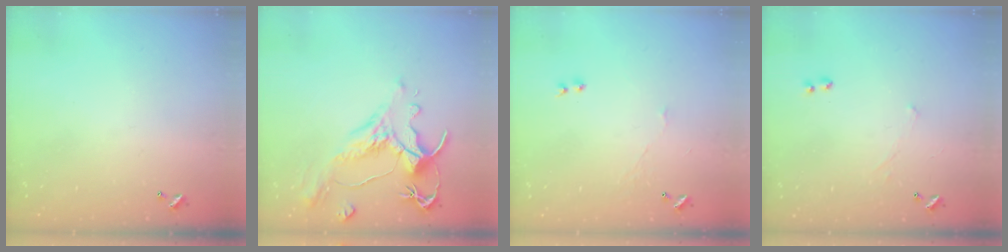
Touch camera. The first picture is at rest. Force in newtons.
{"total": 1.6, "press": 0.4, "slide": 1.5}
{"total": 2.4, "press": 2.3, "slide": 0.6}
{"total": 1.7, "press": 1.7, "slide": 0.4}